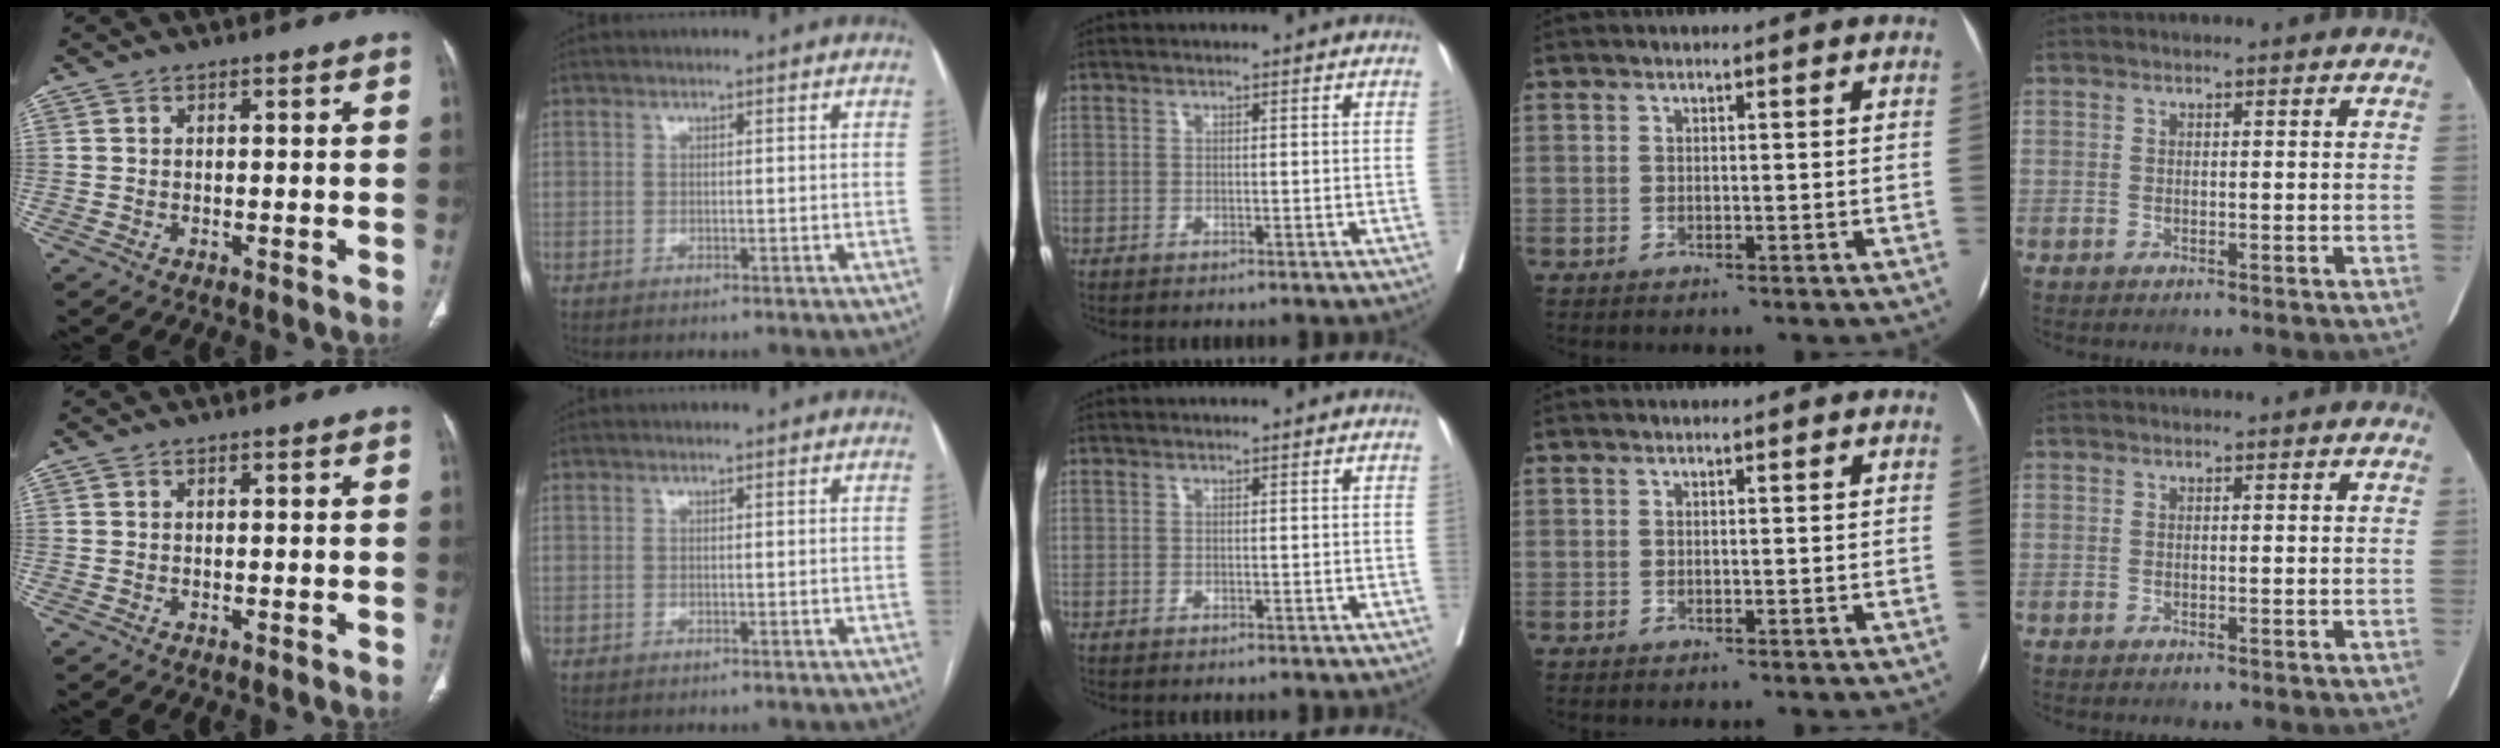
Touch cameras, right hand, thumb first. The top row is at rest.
{}